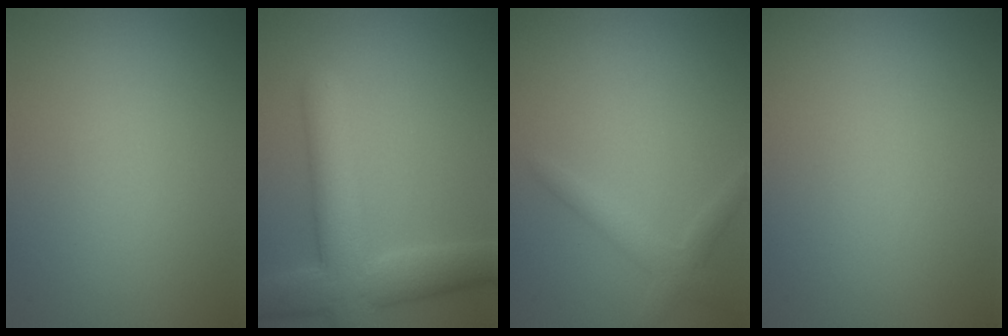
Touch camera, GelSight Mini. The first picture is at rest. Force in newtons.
{"total": 7.3, "press": 7.2, "slide": 0.4}
{"total": 2.0, "press": 2.0, "slide": 0.1}
{"total": 0.0}